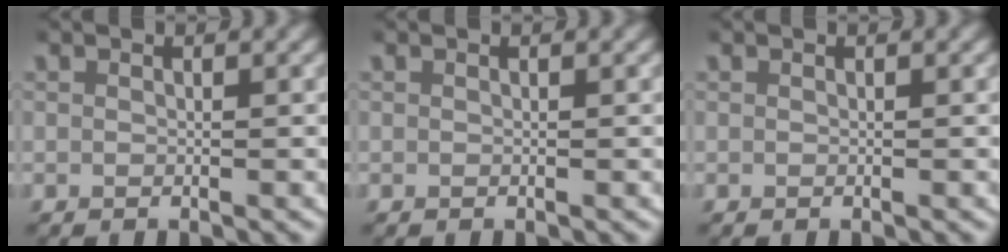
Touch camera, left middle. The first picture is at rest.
{"total": 0.0}
{"total": 0.0}